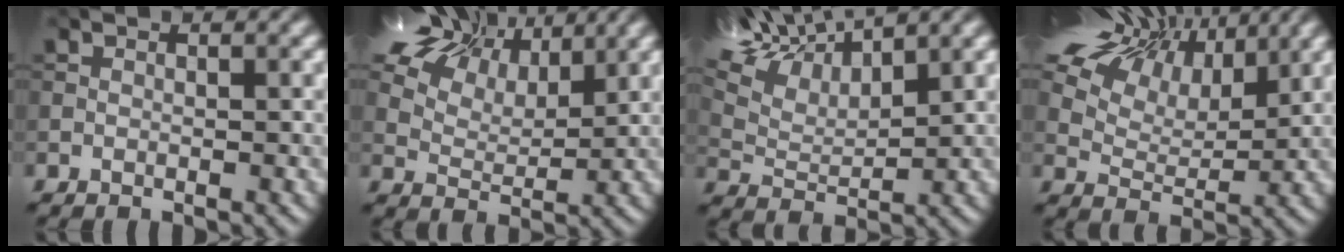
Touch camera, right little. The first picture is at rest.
{"total": 11.3, "force": [7.6, 5.6, 6.3], "torque": [-0.158, 0.024, 0.147]}
{"total": 7.4, "force": [6.3, 1.4, 3.6], "torque": [-0.110, 0.011, 0.130]}
{"total": 13.3, "force": [8.7, 6.7, 7.5], "torque": [-0.180, 0.035, 0.155]}